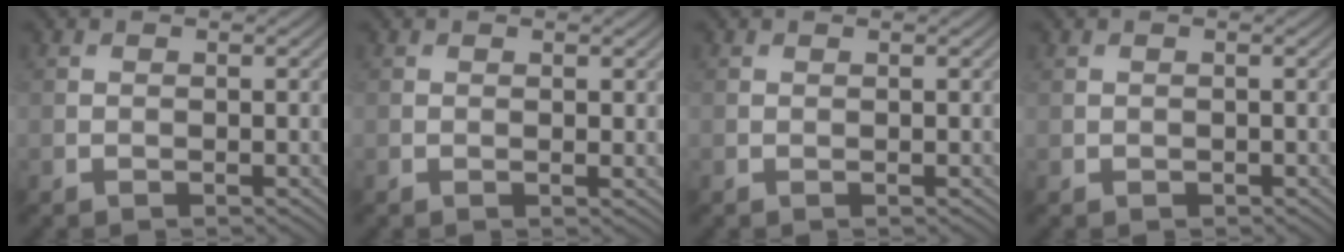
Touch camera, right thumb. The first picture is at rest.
{"total": 0.7, "force": [0.3, 0.1, 0.6], "torque": [-0.008, -0.004, 0.003]}
{"total": 0.0}
{"total": 0.5, "force": [-0.1, 0.5, 0.1], "torque": [0.000, -0.004, -0.002]}